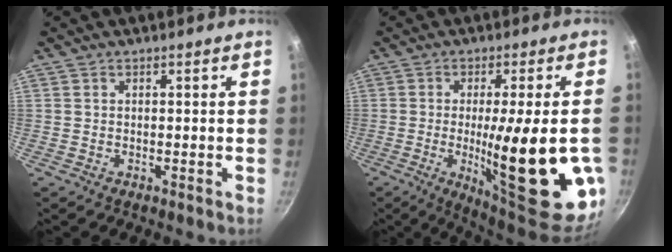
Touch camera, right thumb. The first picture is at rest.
{"total": 24.0, "force": [-4.7, 5.7, 22.9], "torque": [-0.306, -0.017, -0.054]}